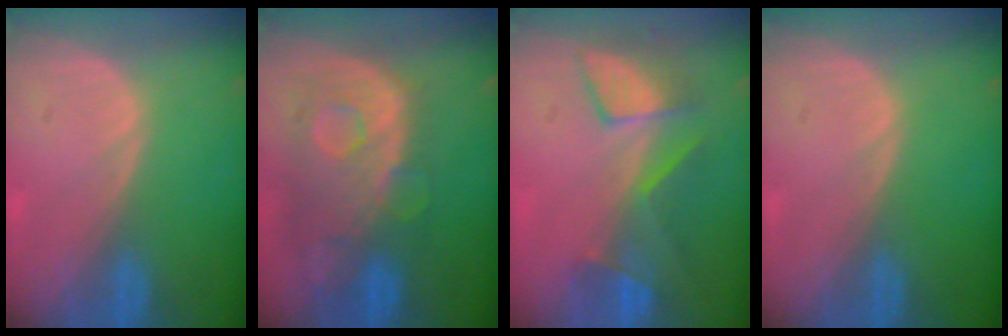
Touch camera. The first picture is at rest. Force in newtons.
{"total": 11.2, "press": 9.7, "slide": 5.5}
{"total": 7.4, "press": 7.1, "slide": 1.9}
{"total": 0.0}